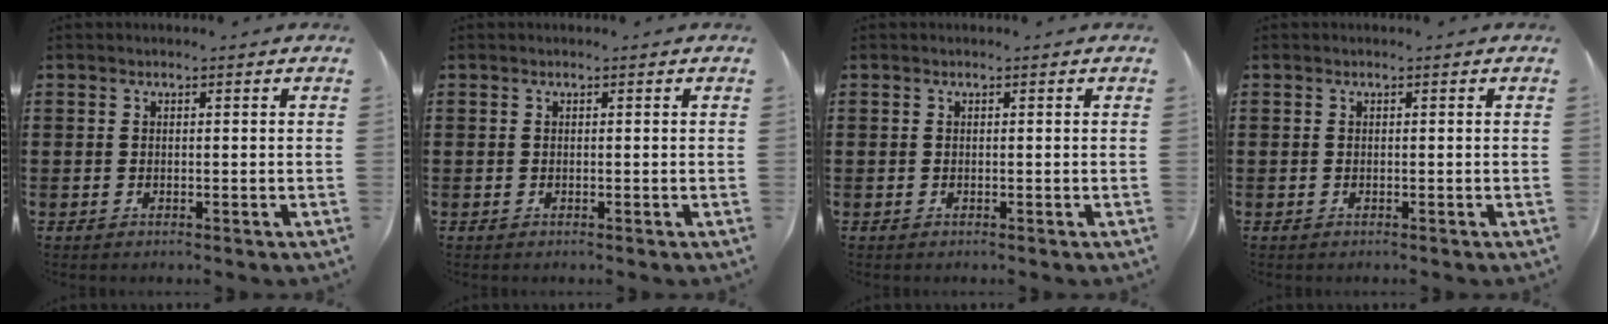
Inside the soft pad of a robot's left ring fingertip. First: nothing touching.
{"total": 0.0}
{"total": 0.0}
{"total": 0.0}